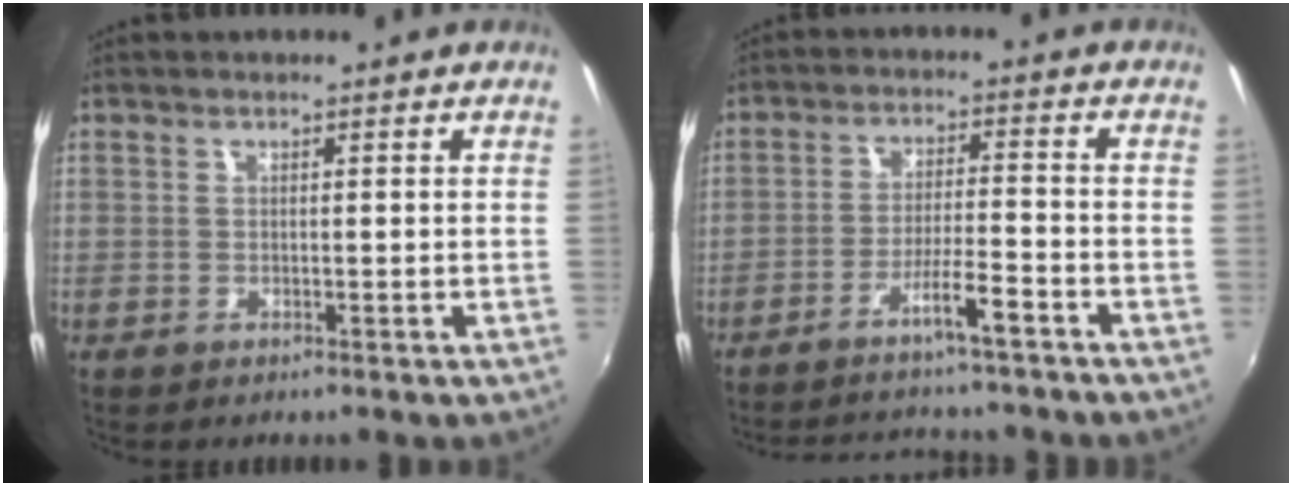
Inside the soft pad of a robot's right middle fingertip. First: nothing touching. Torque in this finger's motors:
{"motor_torque": [1.07, -1.07, 0.25, 0.06]}